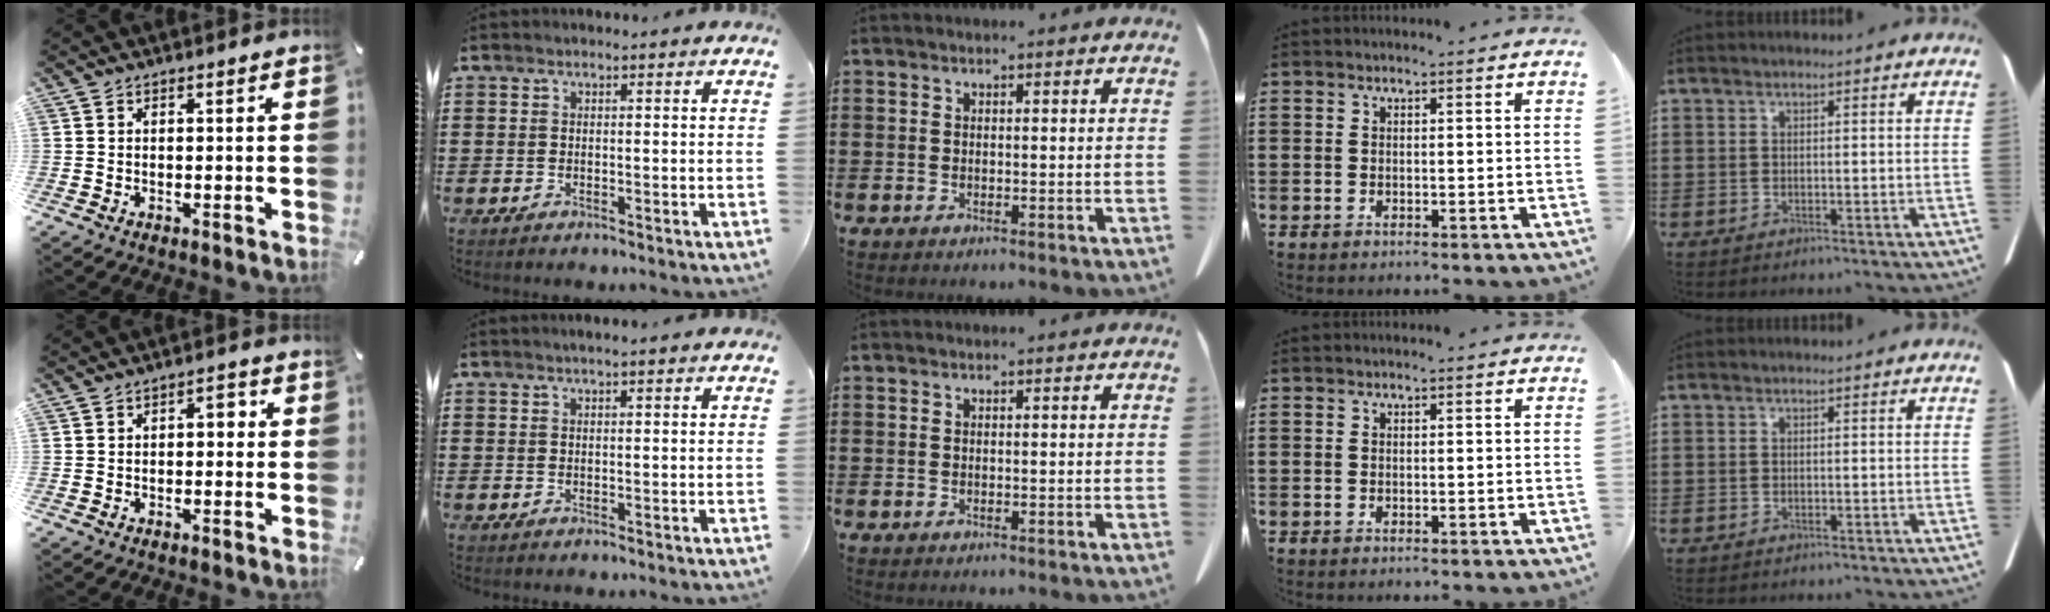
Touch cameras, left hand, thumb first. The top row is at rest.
{"thumb": {"total": 3.0, "force": [-0.6, 1.9, 2.2], "torque": [-0.031, 0.008, -0.019]}, "index": {"total": 0.8, "force": [0.6, 0.0, 0.6], "torque": [-0.011, 0.001, 0.011]}}